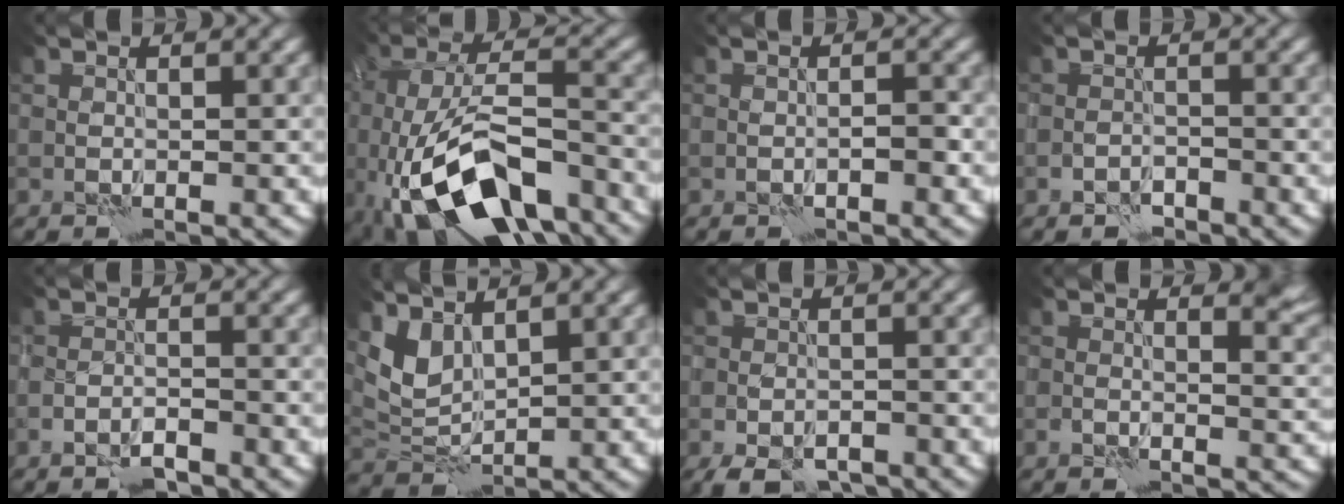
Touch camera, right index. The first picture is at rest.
{"total": 12.9, "force": [-6.5, 5.7, 9.6], "torque": [-0.181, -0.011, -0.110]}
{"total": 1.0, "force": [-0.6, 0.2, 0.8], "torque": [-0.011, 0.007, -0.010]}
{"total": 1.8, "force": [-1.5, 0.8, 0.5], "torque": [-0.006, 0.004, -0.031]}
{"total": 2.1, "force": [-1.7, 0.6, 1.1], "torque": [-0.016, 0.003, -0.035]}
{"total": 3.5, "force": [2.5, 1.6, 1.8], "torque": [-0.048, -0.008, 0.056]}
{"total": 4.7, "force": [-3.6, 1.9, 2.4], "torque": [-0.039, -0.008, -0.060]}
{"total": 3.3, "force": [1.2, 1.6, 2.6], "torque": [-0.032, -0.007, 0.016]}